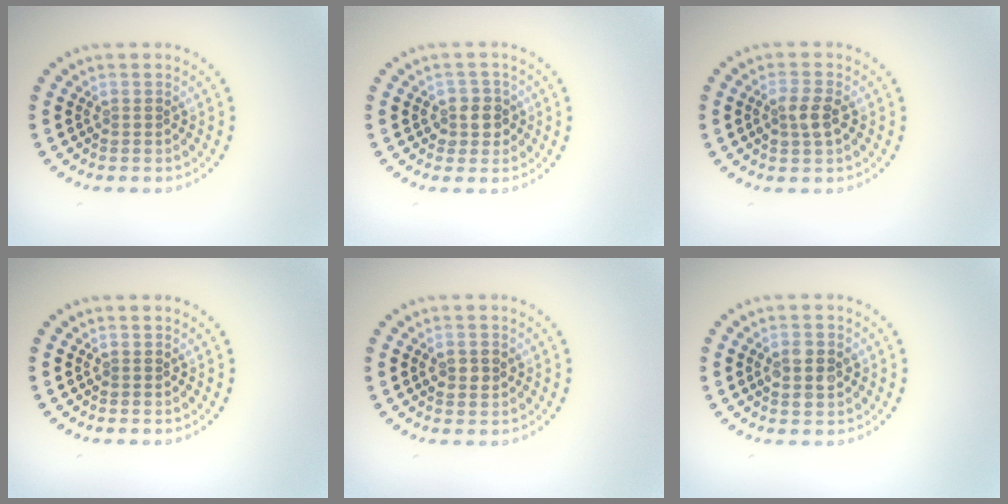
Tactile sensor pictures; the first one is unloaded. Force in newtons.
{"total": 2.2, "press": 1.9, "slide": 1.0}
{"total": 2.1, "press": 2.1, "slide": 0.3}
{"total": 0.0}
{"total": 1.7, "press": 1.7, "slide": 0.2}
{"total": 2.3, "press": 2.3, "slide": 0.2}